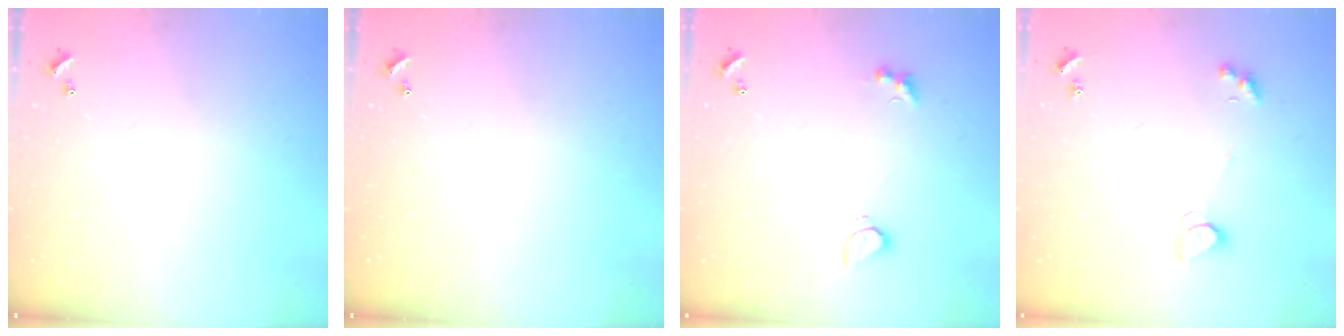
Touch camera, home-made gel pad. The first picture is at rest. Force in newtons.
{"total": 0.0}
{"total": 3.0, "press": 2.7, "slide": 1.1}
{"total": 2.1, "press": 2.1, "slide": 0.4}